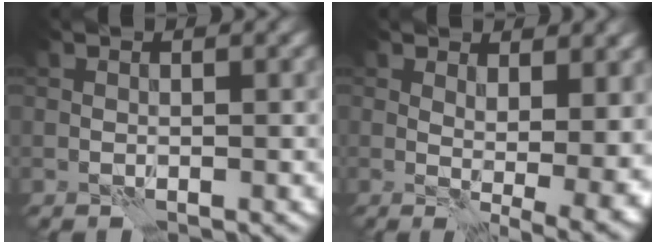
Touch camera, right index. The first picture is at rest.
{"total": 7.9, "force": [1.8, 3.5, 6.8], "torque": [-0.076, -0.010, 0.040]}